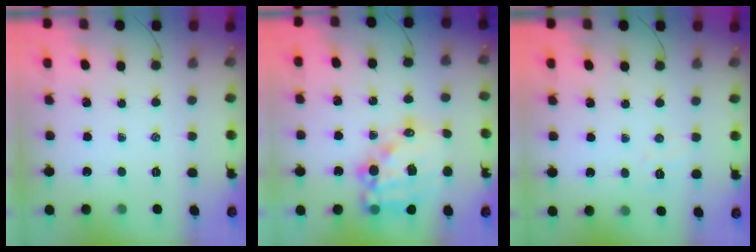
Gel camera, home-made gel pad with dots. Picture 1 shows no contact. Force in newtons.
{"total": 15.4, "press": 15.0, "slide": 3.2}
{"total": 3.9, "press": 3.8, "slide": 0.9}